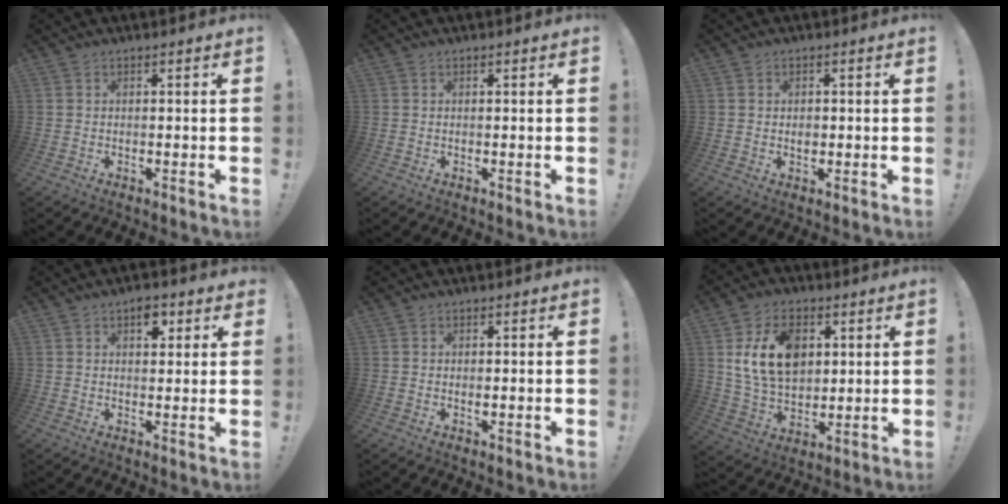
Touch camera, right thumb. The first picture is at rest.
{"total": 0.0}
{"total": 2.0, "force": [-0.3, 1.8, 0.9], "torque": [0.000, -0.002, -0.009]}
{"total": 5.4, "force": [2.5, 3.7, 3.0], "torque": [-0.017, -0.006, 0.038]}
{"total": 0.8, "force": [0.1, 0.7, 0.5], "torque": [-0.001, -0.001, -0.001]}
{"total": 15.9, "force": [4.3, 11.4, 10.3], "torque": [-0.175, -0.013, 0.083]}